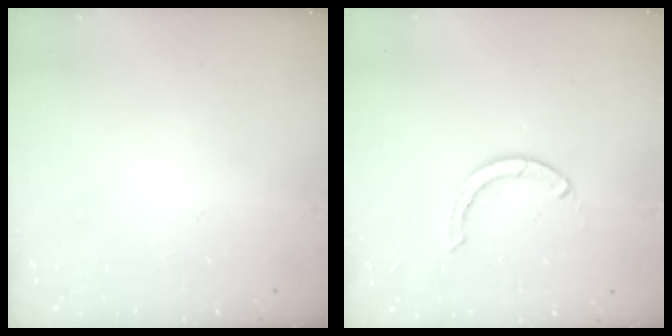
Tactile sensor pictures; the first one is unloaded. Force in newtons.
{"total": 2.9, "press": 2.9, "slide": 0.1}